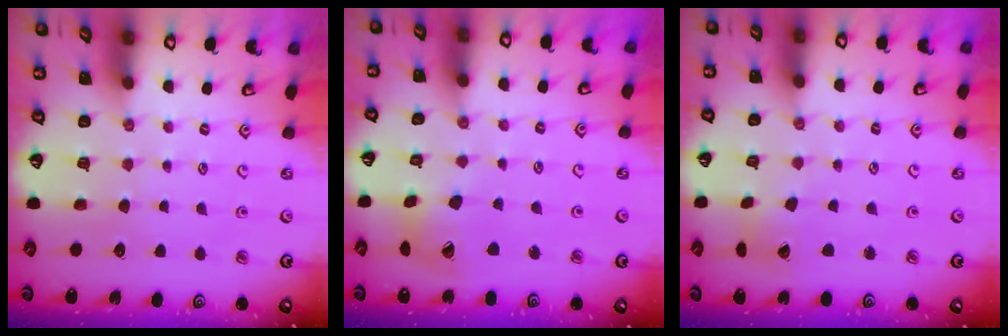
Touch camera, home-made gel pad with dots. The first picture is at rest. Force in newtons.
{"total": 13.4, "press": 13.3, "slide": 1.5}
{"total": 5.5, "press": 5.5, "slide": 0.7}